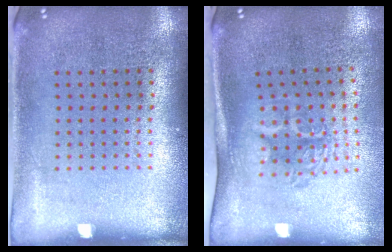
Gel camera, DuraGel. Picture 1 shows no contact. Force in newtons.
{"total": 1.7, "press": 1.3, "slide": 1.2}